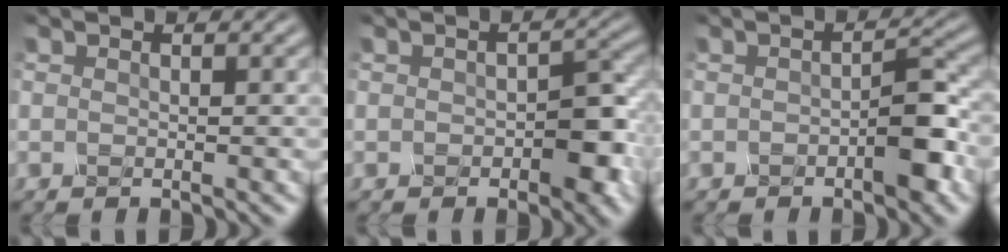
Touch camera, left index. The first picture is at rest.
{"total": 3.0, "force": [-1.3, 1.1, 2.4], "torque": [-0.044, 0.005, -0.011]}
{"total": 2.9, "force": [-1.4, 0.4, 2.5], "torque": [-0.051, 0.003, -0.017]}